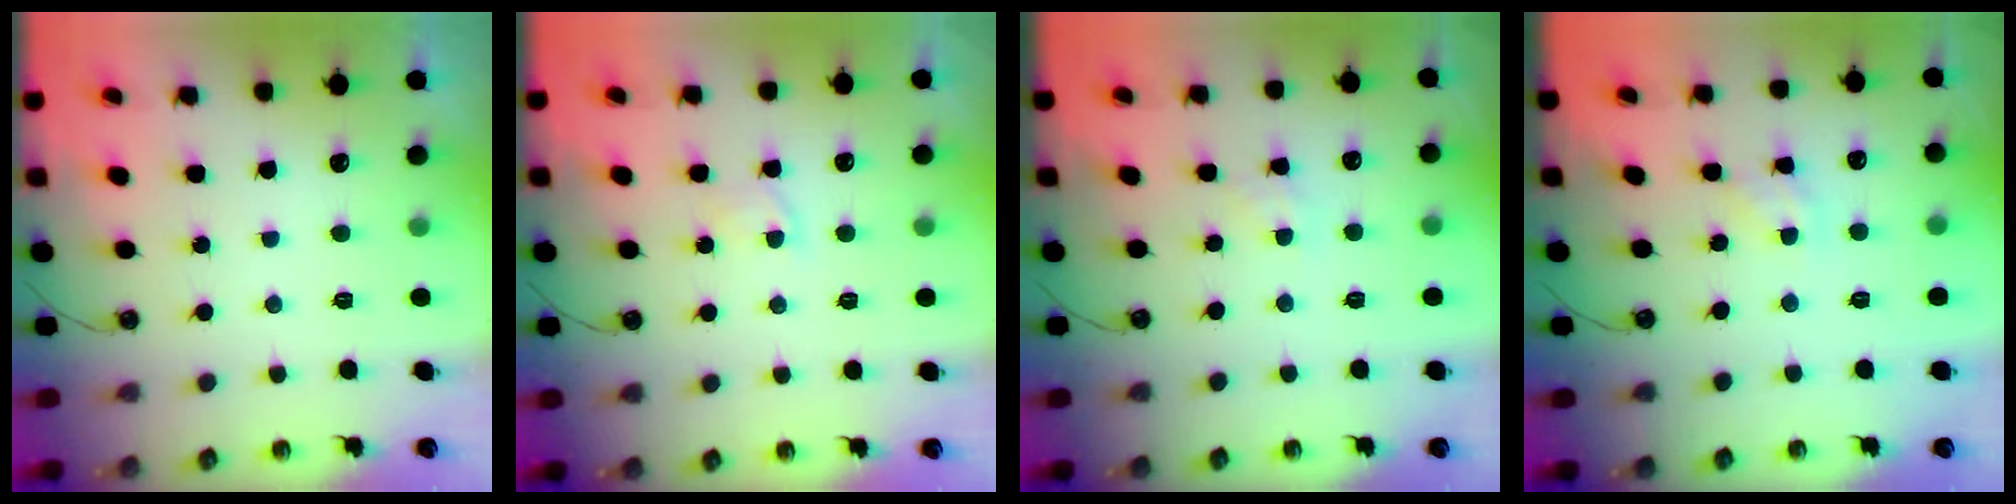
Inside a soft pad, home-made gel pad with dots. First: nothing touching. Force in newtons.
{"total": 3.3, "press": 3.2, "slide": 0.5}
{"total": 2.1, "press": 2.1, "slide": 0.4}
{"total": 3.5, "press": 3.5, "slide": 0.2}